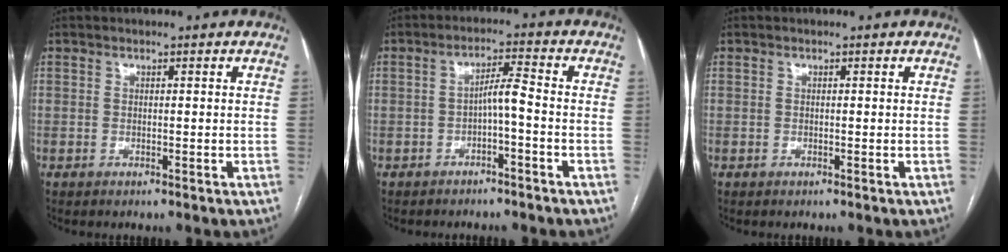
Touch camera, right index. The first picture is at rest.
{"total": 3.7, "force": [-1.3, 0.3, 3.4], "torque": [-0.058, 0.015, -0.022]}
{"total": 0.0}